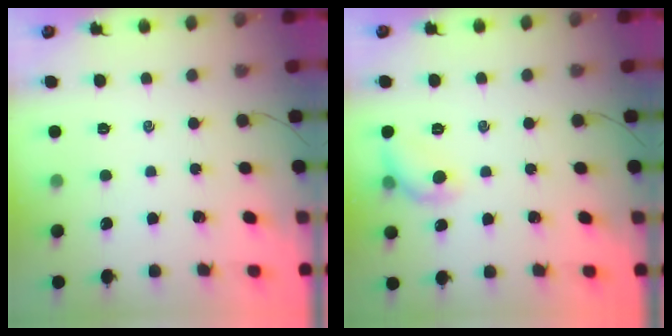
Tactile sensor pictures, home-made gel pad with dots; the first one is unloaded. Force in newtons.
{"total": 7.9, "press": 7.8, "slide": 1.4}